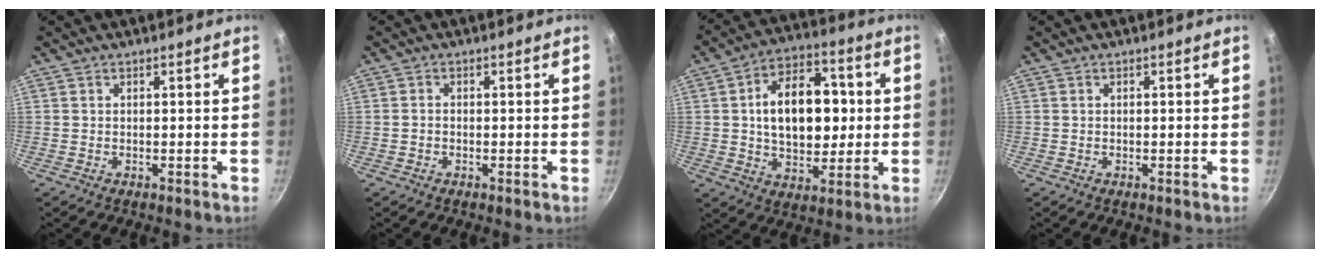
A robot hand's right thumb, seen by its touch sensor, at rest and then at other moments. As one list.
[{"total": 0.9, "force": [-0.4, 0.7, 0.5], "torque": [-0.007, 0.005, -0.008]}, {"total": 17.6, "force": [1.5, 11.4, 13.3], "torque": [-0.168, 0.018, 0.020]}, {"total": 0.0}]